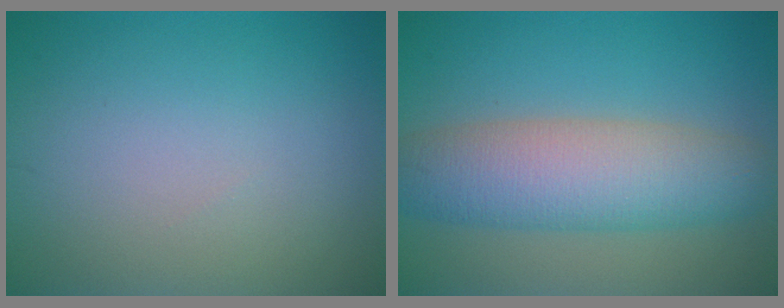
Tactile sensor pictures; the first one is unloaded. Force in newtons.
{"total": 7.8, "press": 7.8, "slide": 0.4}